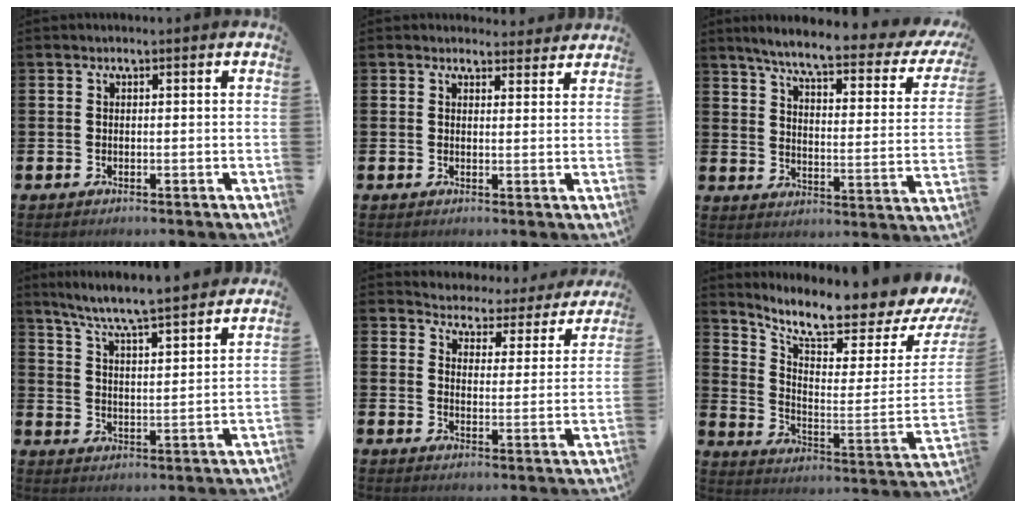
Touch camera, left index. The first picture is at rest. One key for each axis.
{"total": 2.5, "fx": 2.4, "fy": 0.7, "fz": -0.1, "tx": 0.009, "ty": -0.014, "tz": 0.041}
{"total": 6.3, "fx": 5.2, "fy": 0.6, "fz": 3.5, "tx": -0.084, "ty": -0.043, "tz": 0.077}
{"total": 7.6, "fx": 7.2, "fy": -0.1, "fz": 2.4, "tx": -0.074, "ty": -0.055, "tz": 0.122}
{"total": 3.9, "fx": 3.7, "fy": 1.2, "fz": -0.2, "tx": -0.022, "ty": -0.041, "tz": 0.058}
{"total": 8.1, "fx": 7.3, "fy": 1.1, "fz": 3.3, "tx": -0.069, "ty": -0.087, "tz": 0.117}